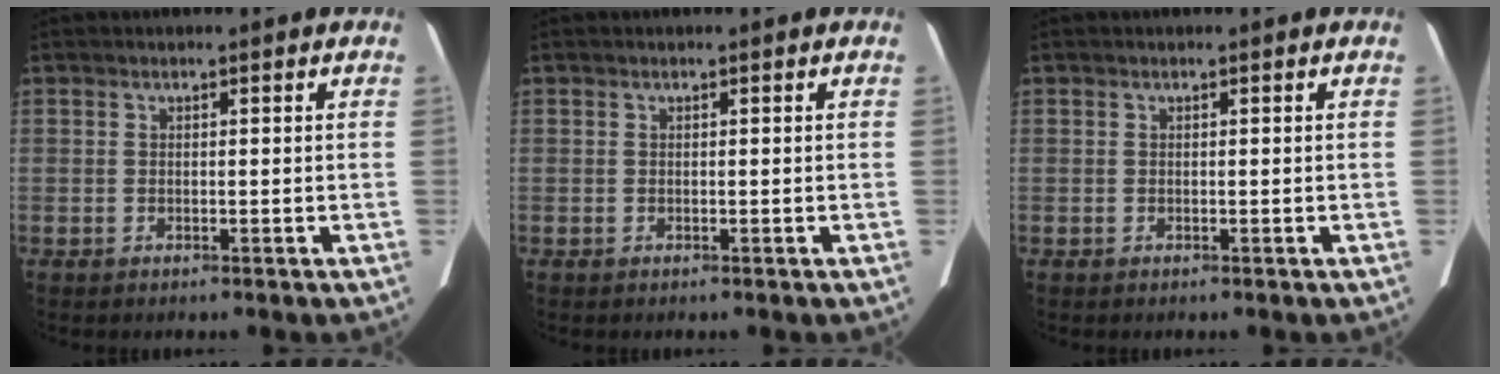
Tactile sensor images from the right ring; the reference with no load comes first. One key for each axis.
{"total": 0.0}
{"total": 0.0}